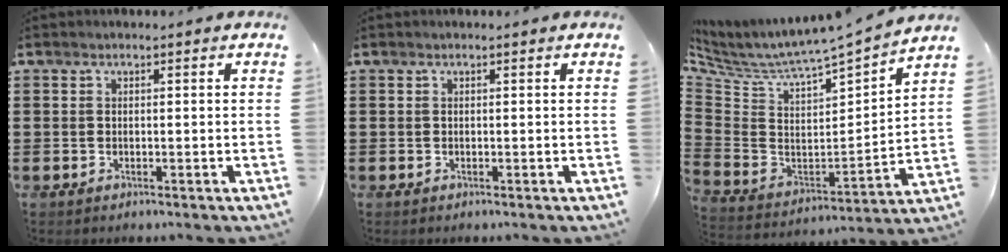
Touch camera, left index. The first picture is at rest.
{"total": 0.0}
{"total": 3.8, "force": [3.5, 0.2, 1.3], "torque": [-0.052, -0.051, 0.049]}